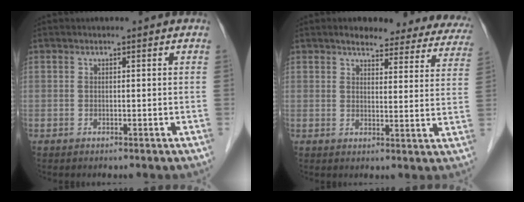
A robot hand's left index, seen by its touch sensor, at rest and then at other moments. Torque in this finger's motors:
{"motor_torque": [0.09, -0.15, 0.13, 0.02]}